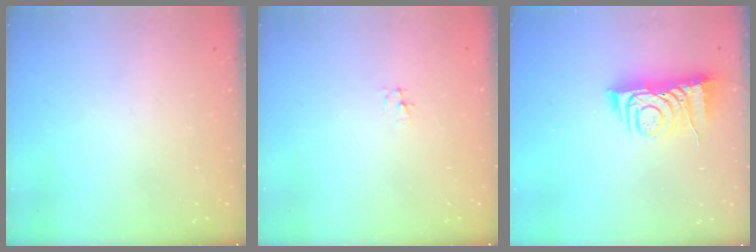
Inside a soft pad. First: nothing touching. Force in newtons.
{"total": 2.3, "press": 2.3, "slide": 0.3}
{"total": 7.6, "press": 7.5, "slide": 0.9}